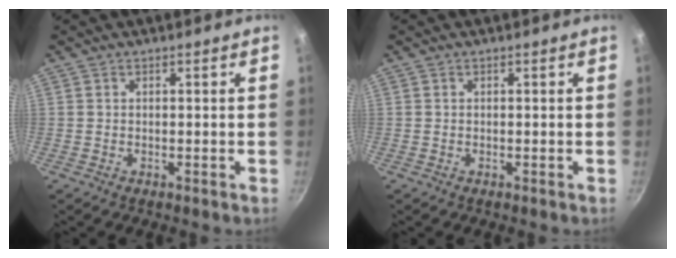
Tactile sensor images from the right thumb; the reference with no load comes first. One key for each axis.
{"total": 0.0}